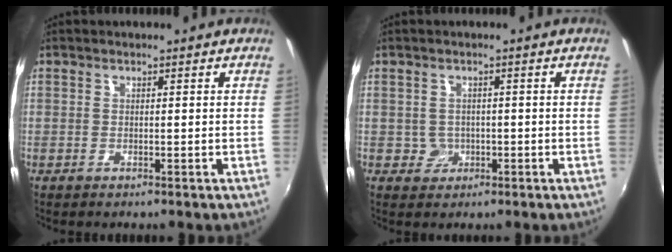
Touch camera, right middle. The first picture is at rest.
{"total": 2.5, "force": [-0.6, 2.5, 0.2], "torque": [-0.003, 0.002, -0.004]}